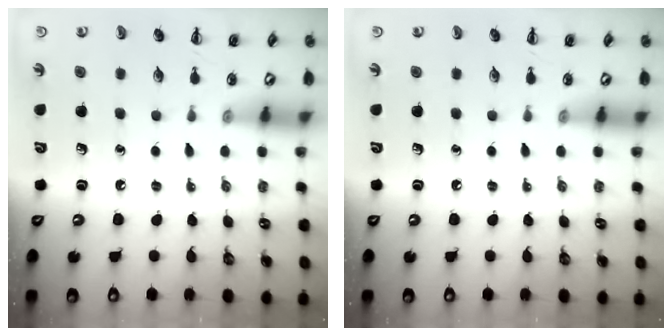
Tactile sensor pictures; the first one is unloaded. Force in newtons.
{"total": 0.0}